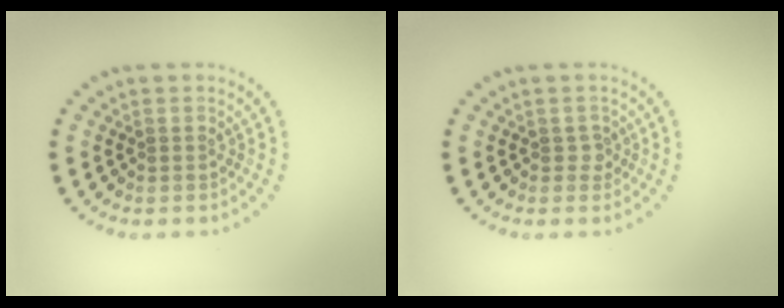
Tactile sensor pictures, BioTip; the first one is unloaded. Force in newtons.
{"total": 0.9, "press": 0.6, "slide": 0.6}